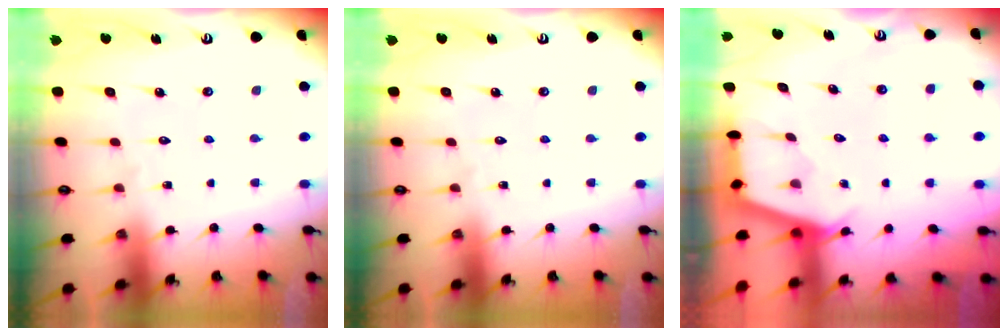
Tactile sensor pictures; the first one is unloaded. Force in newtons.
{"total": 0.0}
{"total": 2.9, "press": 2.9, "slide": 0.3}